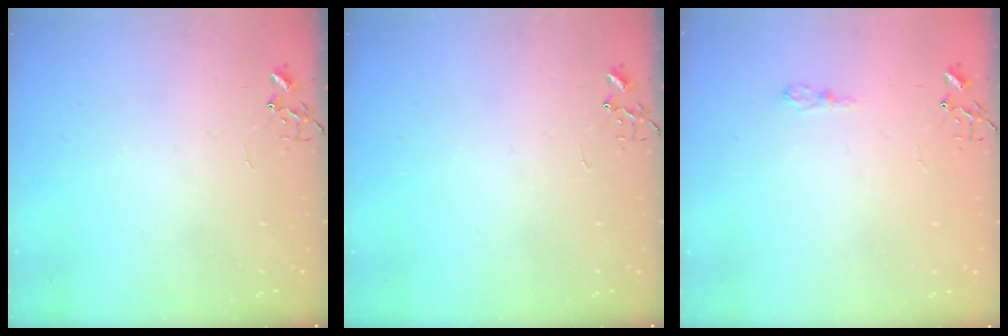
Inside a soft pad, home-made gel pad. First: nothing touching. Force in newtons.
{"total": 0.0}
{"total": 6.0, "press": 6.0, "slide": 0.7}